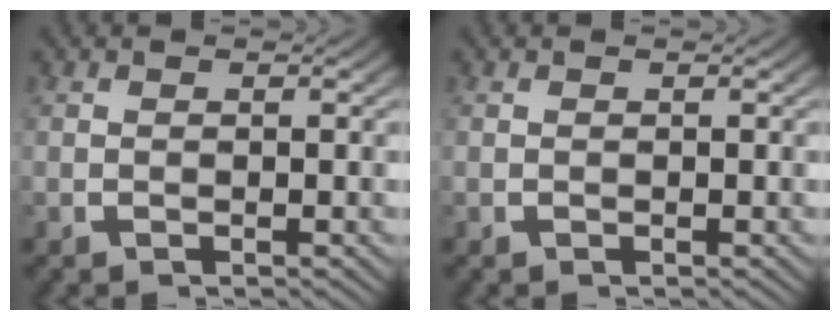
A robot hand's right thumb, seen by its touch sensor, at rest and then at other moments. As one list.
[{"total": 0.0}]